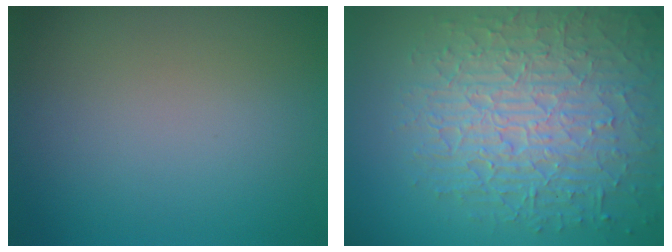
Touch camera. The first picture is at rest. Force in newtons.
{"total": 9.4, "press": 6.3, "slide": 7.0}